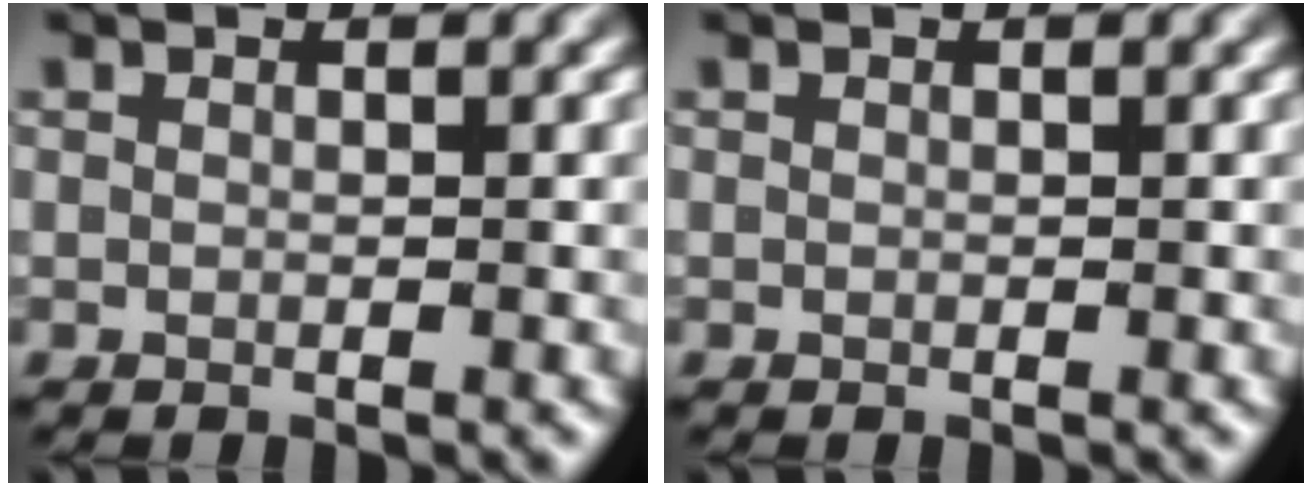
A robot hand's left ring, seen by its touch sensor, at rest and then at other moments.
{"total": 0.0}